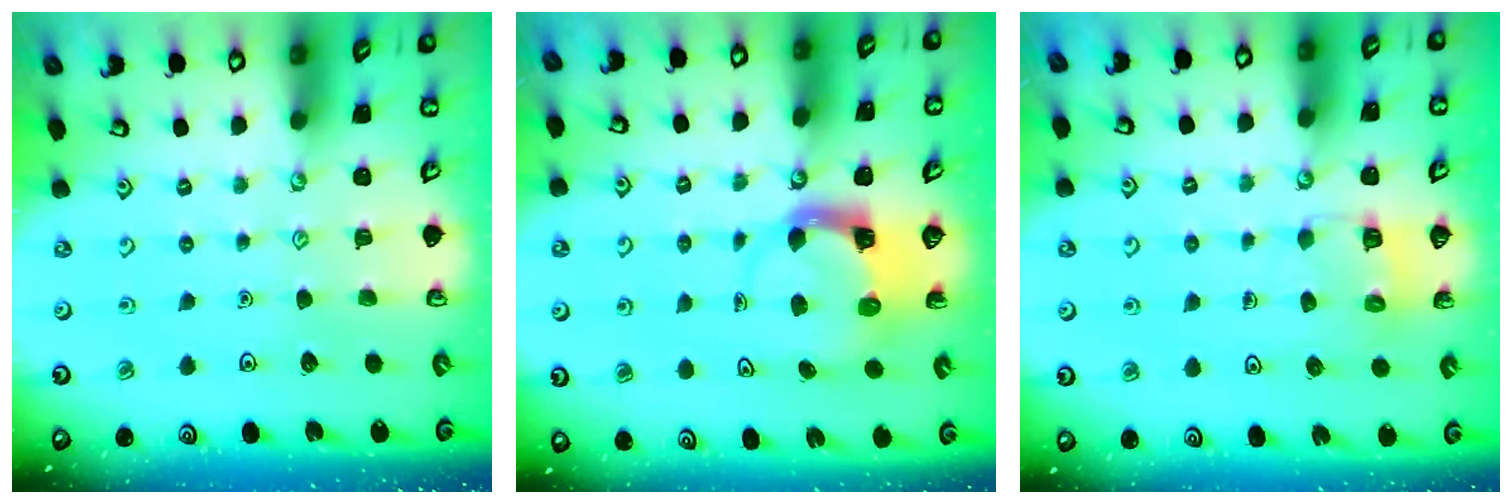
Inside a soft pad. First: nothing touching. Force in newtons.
{"total": 3.7, "press": 3.7, "slide": 0.5}
{"total": 5.0, "press": 5.0, "slide": 0.3}